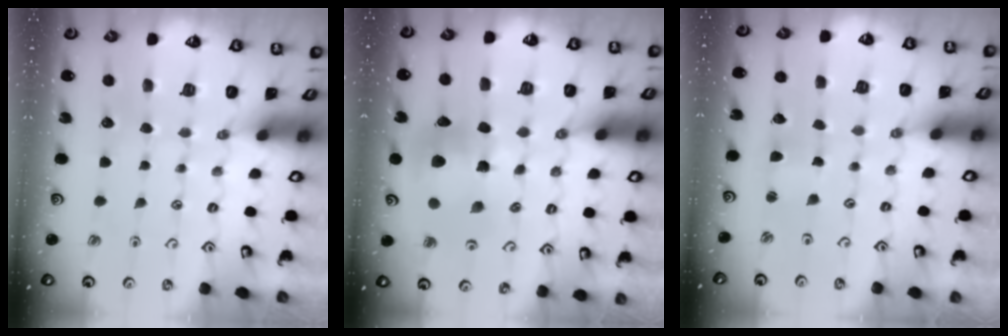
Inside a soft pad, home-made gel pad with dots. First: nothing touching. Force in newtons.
{"total": 11.0, "press": 10.9, "slide": 1.4}
{"total": 2.9, "press": 2.9, "slide": 0.3}